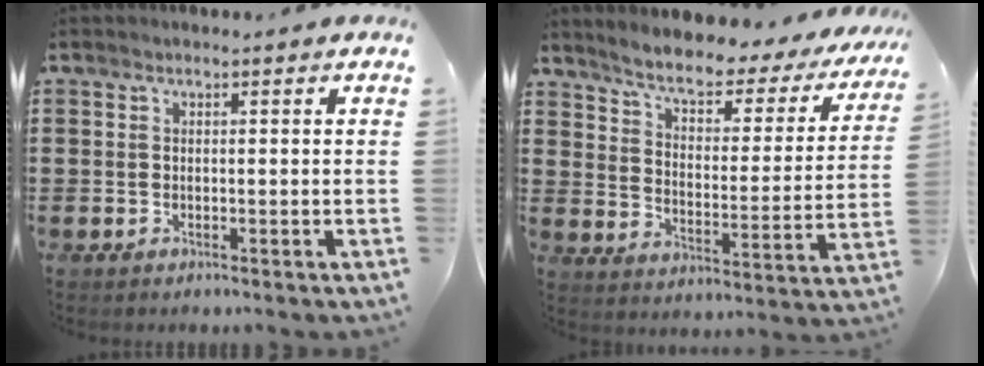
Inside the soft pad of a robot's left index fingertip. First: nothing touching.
{"total": 4.6, "force": [3.7, 1.0, 2.6], "torque": [-0.071, -0.026, 0.051]}